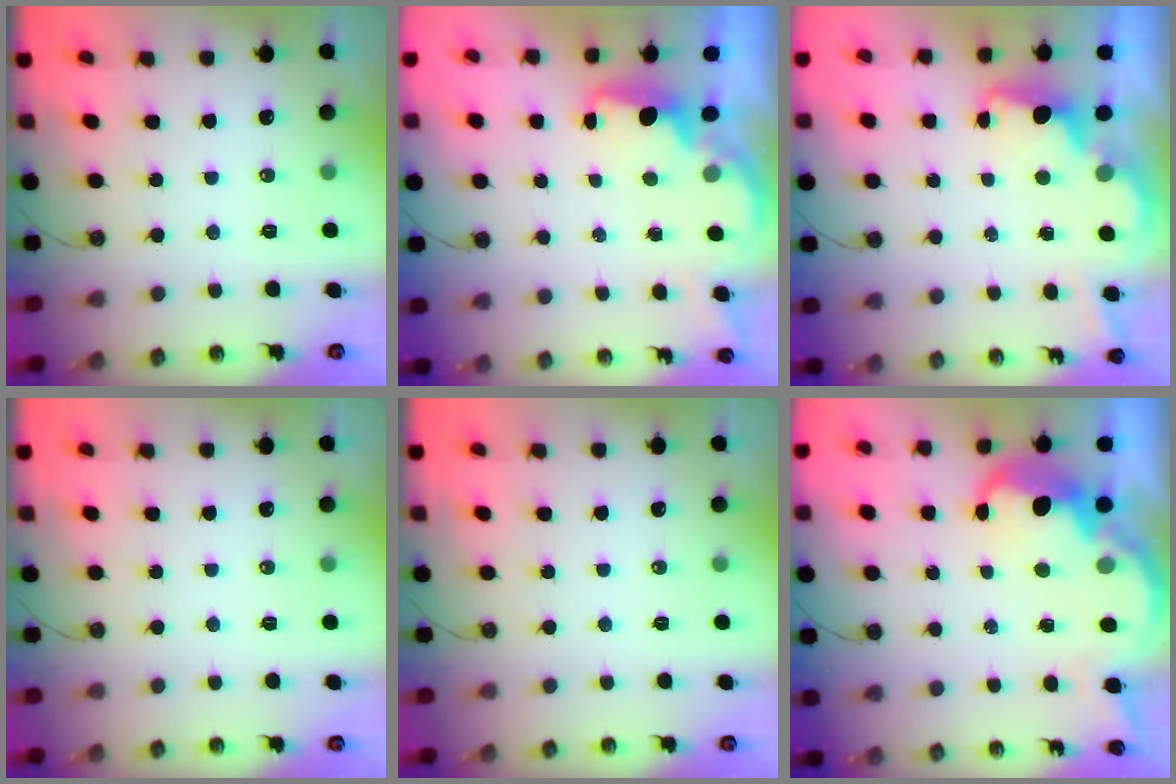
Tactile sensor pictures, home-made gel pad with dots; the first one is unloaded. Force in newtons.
{"total": 2.0, "press": 1.8, "slide": 0.8}
{"total": 3.5, "press": 3.4, "slide": 0.8}
{"total": 0.0}
{"total": 0.0}
{"total": 7.8, "press": 7.8, "slide": 0.6}